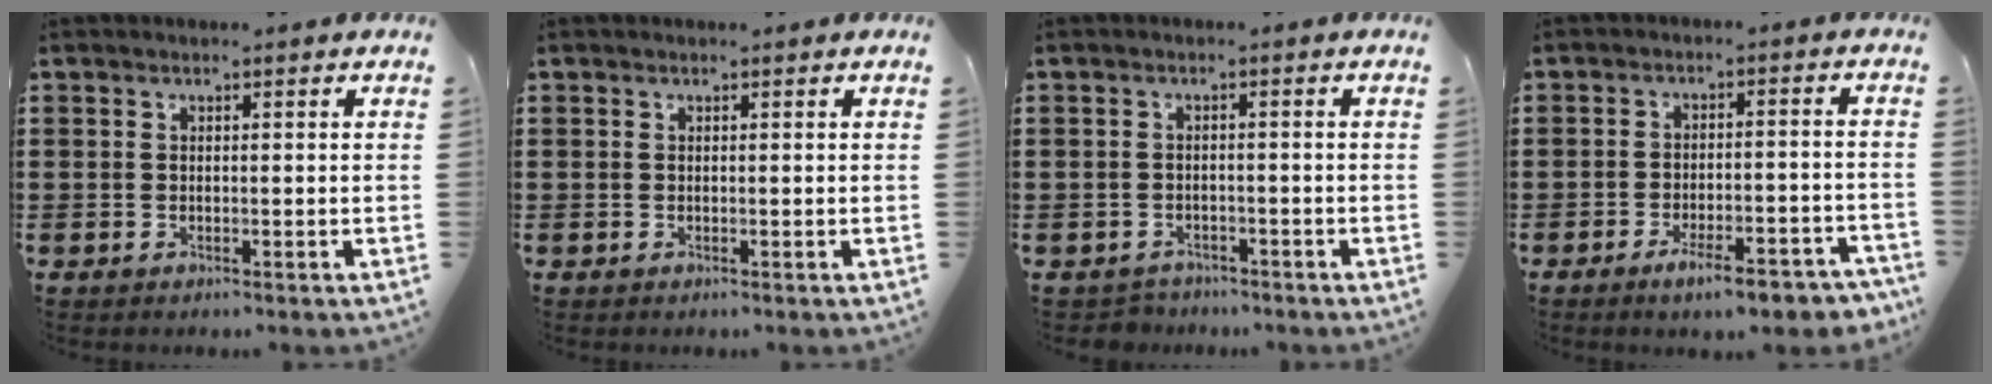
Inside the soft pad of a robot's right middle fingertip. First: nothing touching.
{"total": 0.0}
{"total": 1.6, "force": [-1.5, 0.5, -0.2], "torque": [-0.004, 0.002, -0.036]}
{"total": 6.5, "force": [-4.9, 1.0, 4.3], "torque": [-0.066, -0.003, -0.085]}